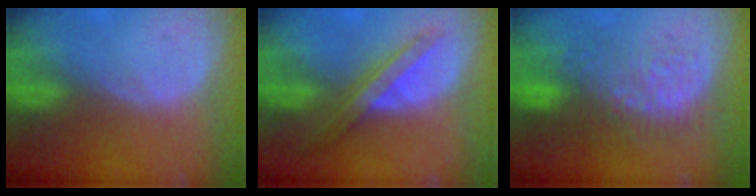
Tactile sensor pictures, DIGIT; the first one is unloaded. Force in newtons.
{"total": 7.2, "press": 6.1, "slide": 3.8}
{"total": 9.5, "press": 8.8, "slide": 3.5}